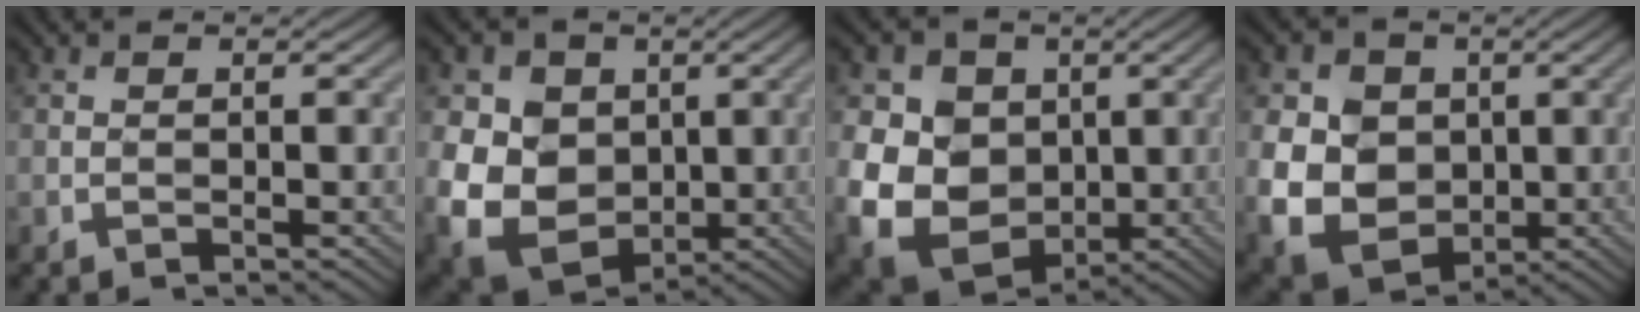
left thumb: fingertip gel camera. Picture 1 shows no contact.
{"total": 12.1, "force": [0.5, 10.1, 6.7], "torque": [-0.168, -0.011, 0.003]}
{"total": 13.6, "force": [0.3, 11.5, 7.2], "torque": [-0.183, -0.012, 0.000]}
{"total": 11.2, "force": [0.1, 9.4, 6.0], "torque": [-0.159, -0.010, -0.002]}